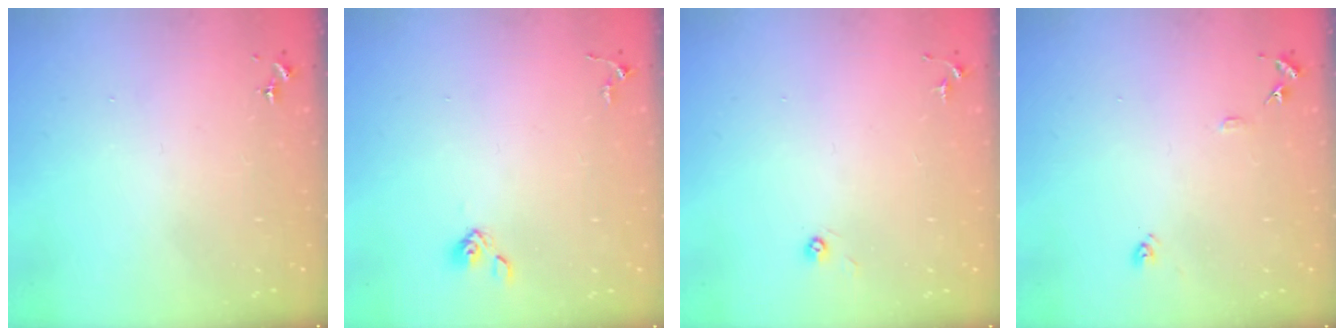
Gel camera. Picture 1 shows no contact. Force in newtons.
{"total": 3.9, "press": 3.6, "slide": 1.5}
{"total": 3.1, "press": 3.0, "slide": 0.8}
{"total": 8.3, "press": 8.3, "slide": 0.7}